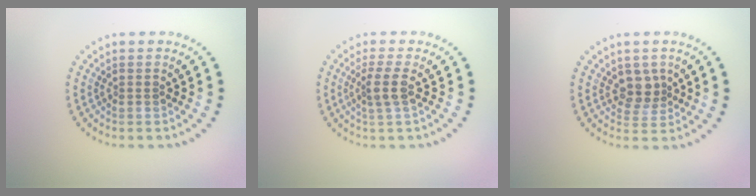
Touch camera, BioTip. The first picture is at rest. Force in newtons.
{"total": 1.8, "press": 1.5, "slide": 1.1}
{"total": 2.3, "press": 1.9, "slide": 1.4}